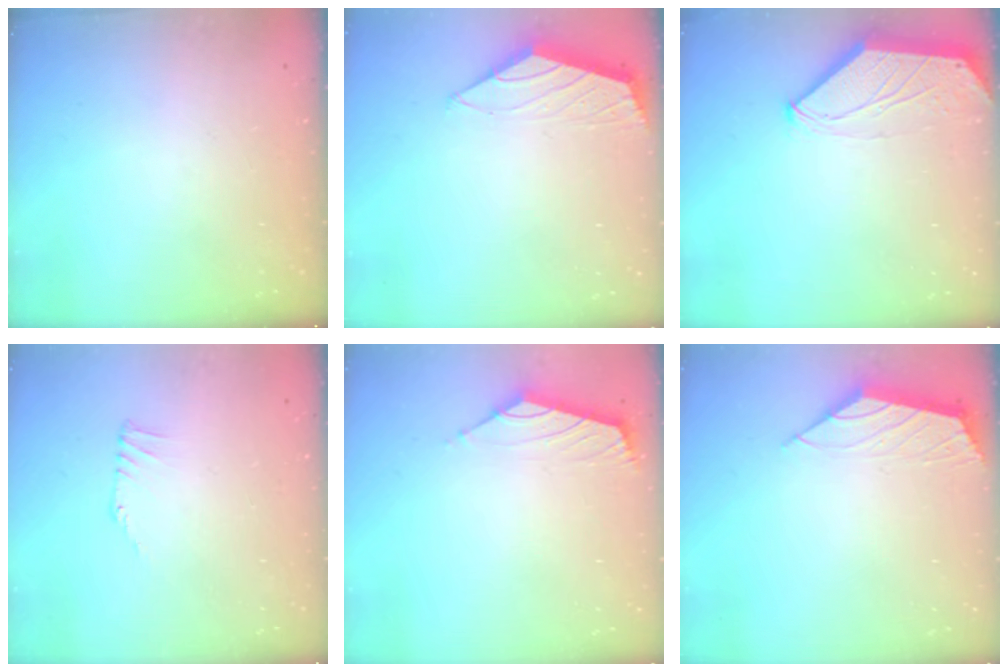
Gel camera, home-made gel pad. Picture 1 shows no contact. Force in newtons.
{"total": 1.5, "press": 1.5, "slide": 0.4}
{"total": 0.0}
{"total": 1.1, "press": 1.0, "slide": 0.2}
{"total": 1.6, "press": 1.4, "slide": 0.7}
{"total": 2.0, "press": 2.0, "slide": 0.5}